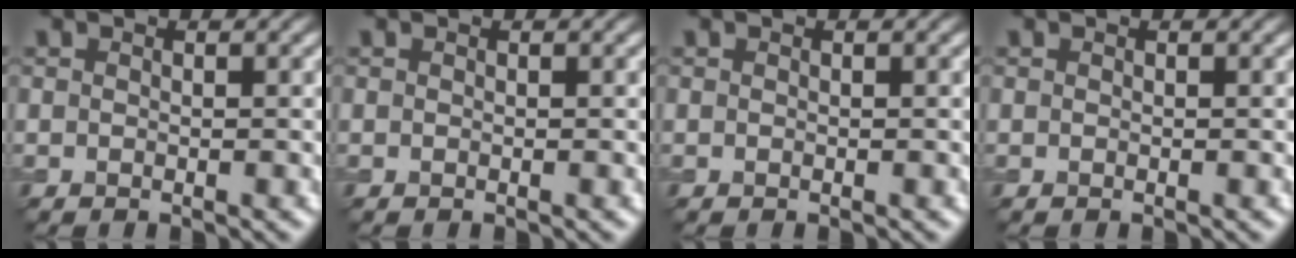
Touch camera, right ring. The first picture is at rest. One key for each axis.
{"total": 0.0}
{"total": 0.0}
{"total": 0.0}